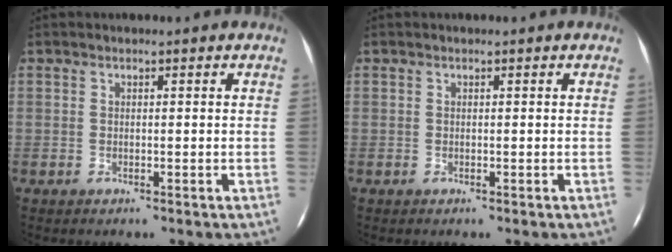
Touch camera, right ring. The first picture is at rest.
{"total": 0.0}